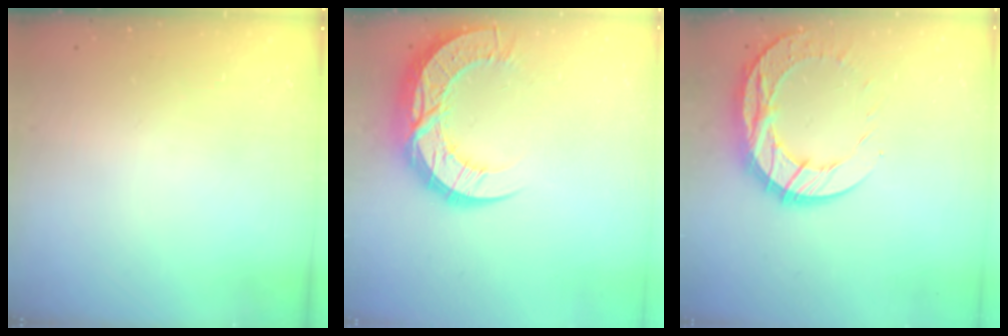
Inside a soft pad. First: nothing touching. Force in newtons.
{"total": 16.5, "press": 16.5, "slide": 1.2}
{"total": 13.8, "press": 13.7, "slide": 1.1}